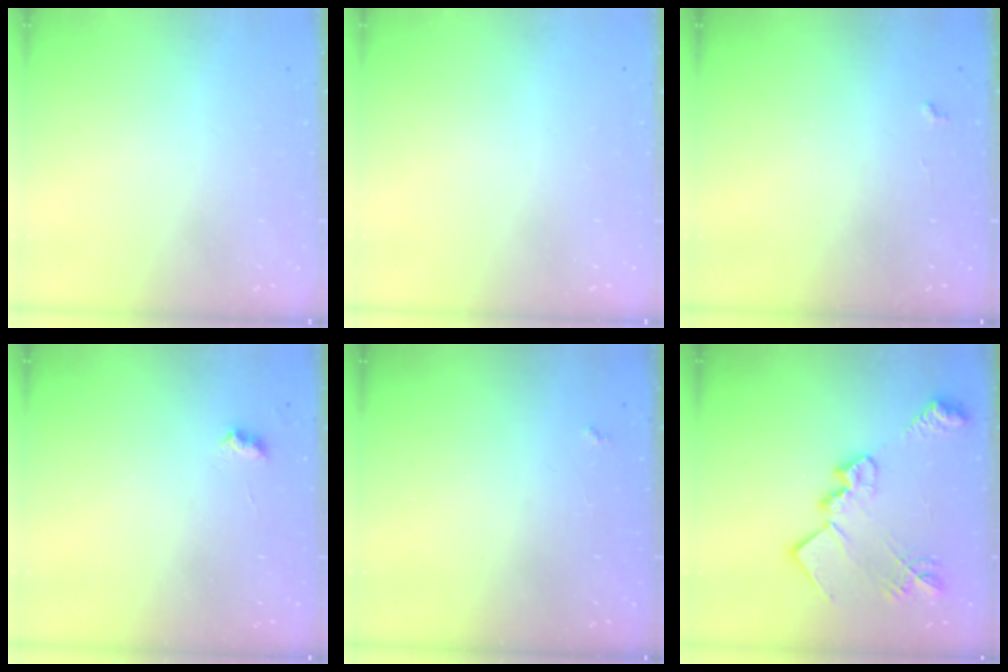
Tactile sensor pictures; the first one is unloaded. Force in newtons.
{"total": 0.0}
{"total": 3.6, "press": 3.5, "slide": 0.5}
{"total": 3.5, "press": 3.4, "slide": 0.6}
{"total": 1.9, "press": 1.9, "slide": 0.3}
{"total": 20.5, "press": 20.5, "slide": 1.2}